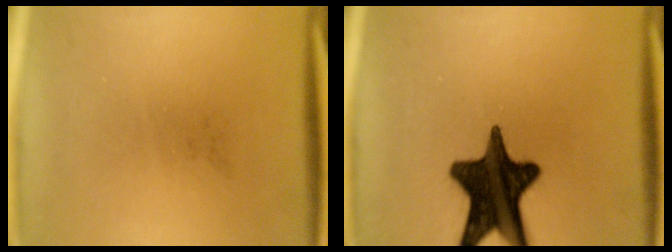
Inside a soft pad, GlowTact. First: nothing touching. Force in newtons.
{"total": 16.9}